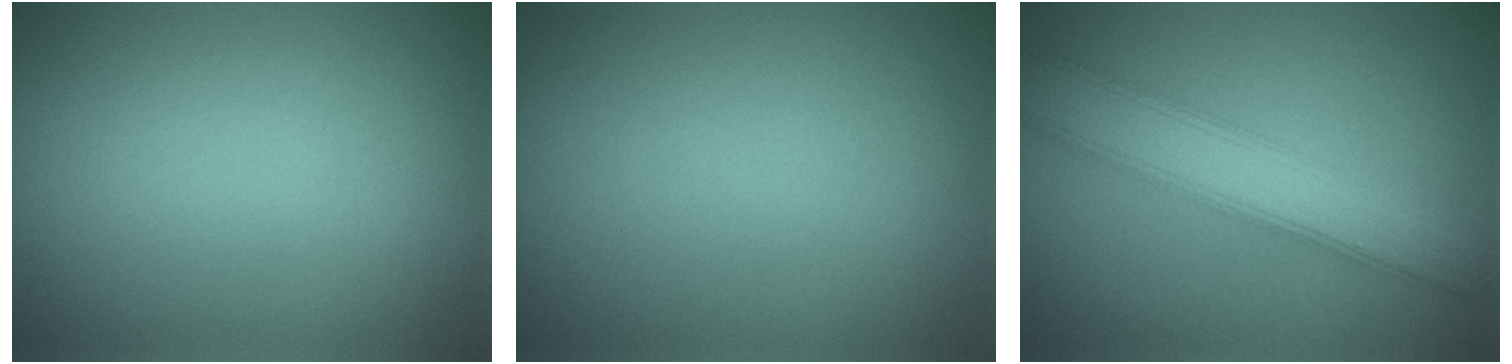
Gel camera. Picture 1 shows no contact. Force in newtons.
{"total": 0.0}
{"total": 5.6, "press": 5.6, "slide": 0.3}